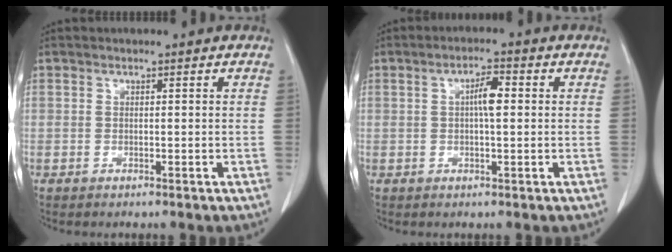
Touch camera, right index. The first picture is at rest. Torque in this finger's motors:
{"motor_torque": [0.49, -0.01, 0.36, 0.08]}